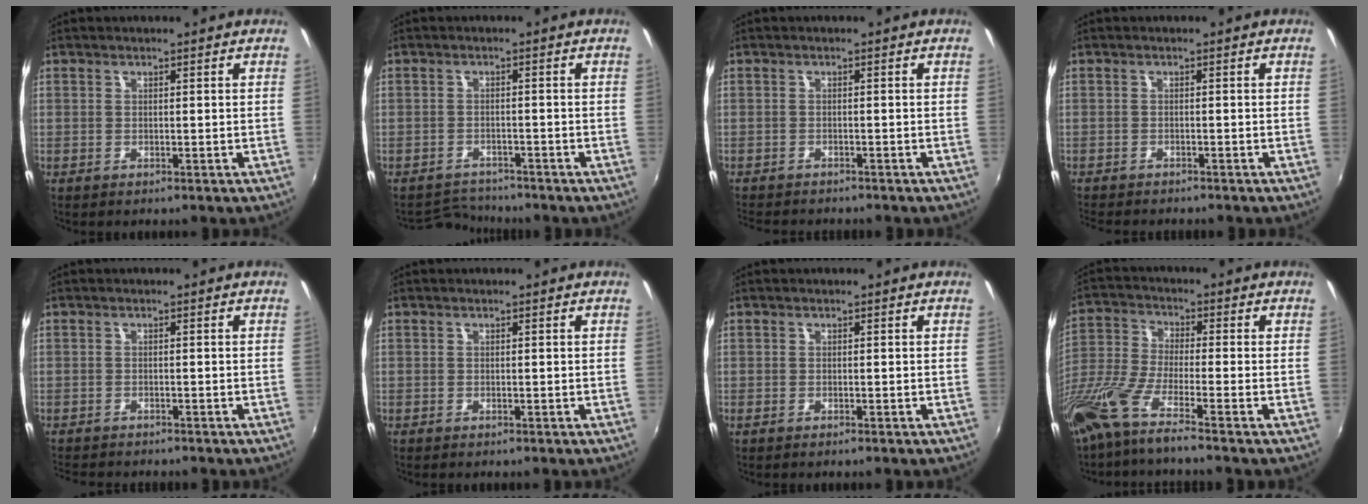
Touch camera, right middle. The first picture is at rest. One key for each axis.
{"total": 3.9, "fx": -3.8, "fy": 0.9, "fz": -0.5, "tx": -0.006, "ty": 0.003, "tz": -0.068}
{"total": 5.1, "fx": -4.7, "fy": 1.0, "fz": 1.6, "tx": -0.044, "ty": -0.017, "tz": -0.076}
{"total": 4.4, "fx": -4.1, "fy": 0.8, "fz": 1.4, "tx": -0.039, "ty": -0.017, "tz": -0.067}
{"total": 4.4, "fx": -4.1, "fy": 0.8, "fz": 1.3, "tx": -0.037, "ty": -0.017, "tz": -0.068}
{"total": 0.0}
{"total": 0.5, "fx": -0.4, "fy": 0.1, "fz": 0.3, "tx": -0.006, "ty": -0.002, "tz": -0.010}
{"total": 11.0, "fx": -7.6, "fy": 0.5, "fz": 8.0, "tx": -0.165, "ty": -0.031, "tz": -0.150}